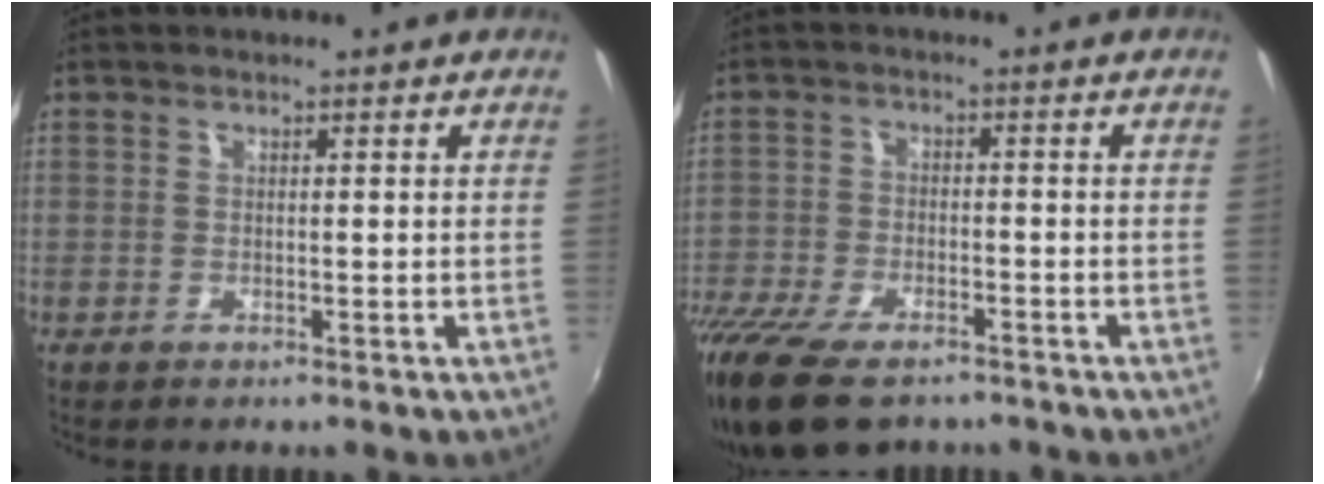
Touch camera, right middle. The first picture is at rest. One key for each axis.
{"total": 14.9, "fx": -10.9, "fy": 6.2, "fz": 8.0, "tx": -0.193, "ty": -0.047, "tz": -0.192}